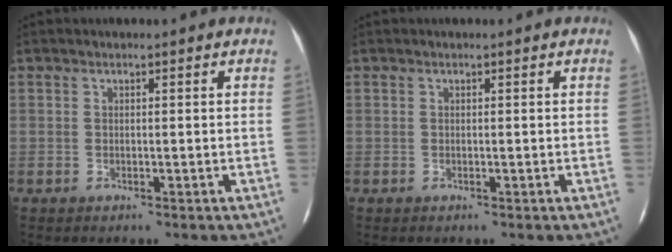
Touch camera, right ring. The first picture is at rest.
{"total": 0.0}